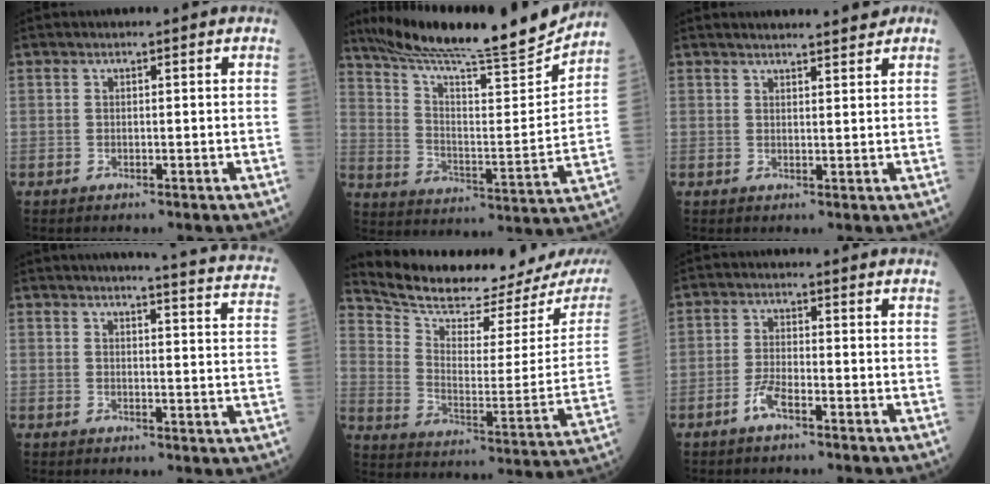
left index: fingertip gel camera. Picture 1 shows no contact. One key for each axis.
{"total": 21.3, "fx": 19.3, "fy": -0.3, "fz": 8.9, "tx": -0.154, "ty": -0.037, "tz": 0.296}
{"total": 7.7, "fx": 7.1, "fy": 1.1, "fz": 2.7, "tx": -0.035, "ty": 0.009, "tz": 0.084}
{"total": 14.9, "fx": 14.2, "fy": -0.1, "fz": 4.6, "tx": -0.047, "ty": -0.081, "tz": 0.135}
{"total": 19.8, "fx": 18.7, "fy": 2.2, "fz": 6.3, "tx": -0.110, "ty": -0.073, "tz": 0.265}
{"total": 3.2, "fx": -2.1, "fy": 0.6, "fz": 2.4, "tx": -0.054, "ty": -0.001, "tz": -0.043}